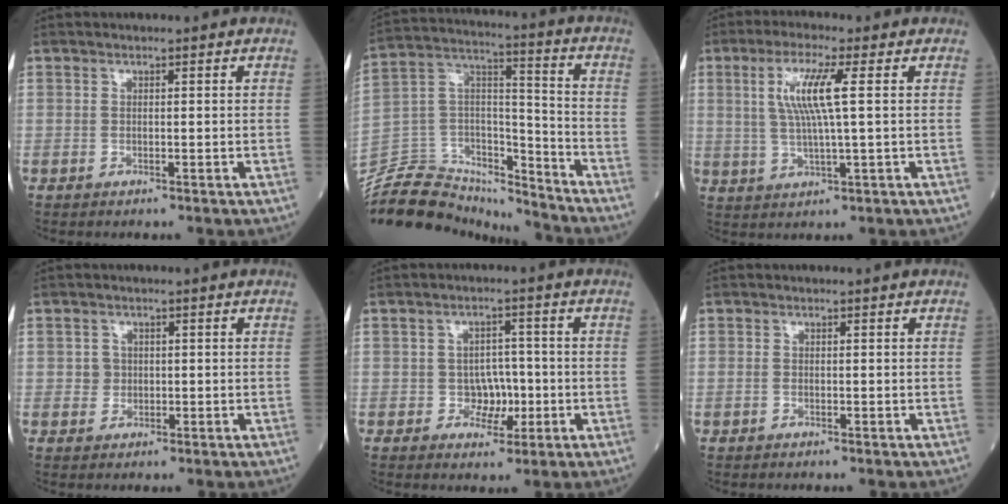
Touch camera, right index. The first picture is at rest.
{"total": 18.9, "force": [-18.0, 4.6, 3.6], "torque": [-0.064, 0.062, -0.301]}
{"total": 7.6, "force": [1.8, 0.1, 7.3], "torque": [-0.157, 0.005, 0.038]}
{"total": 1.6, "force": [0.0, 1.6, 0.2], "torque": [-0.002, 0.003, 0.002]}
{"total": 4.0, "force": [-1.0, 3.2, 2.2], "torque": [-0.027, 0.007, -0.013]}
{"total": 0.0}